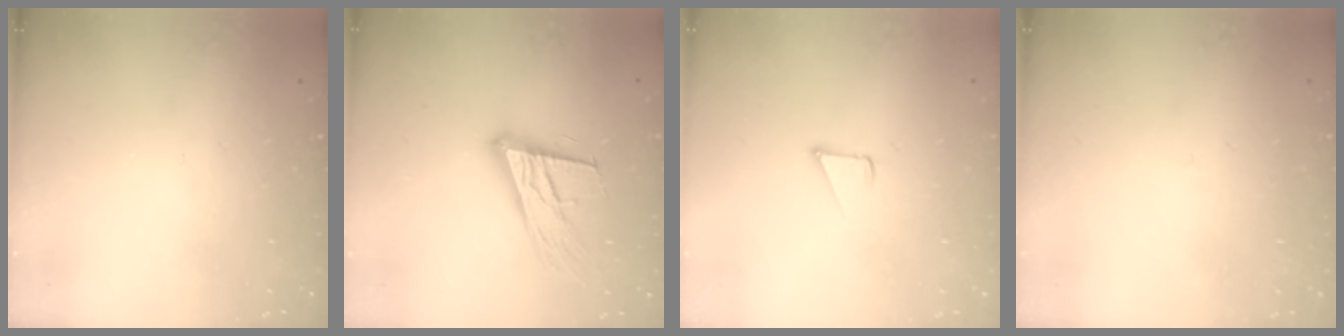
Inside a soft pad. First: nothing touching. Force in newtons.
{"total": 18.0, "press": 17.5, "slide": 3.9}
{"total": 2.8, "press": 2.8, "slide": 0.2}
{"total": 2.7, "press": 2.7, "slide": 0.3}